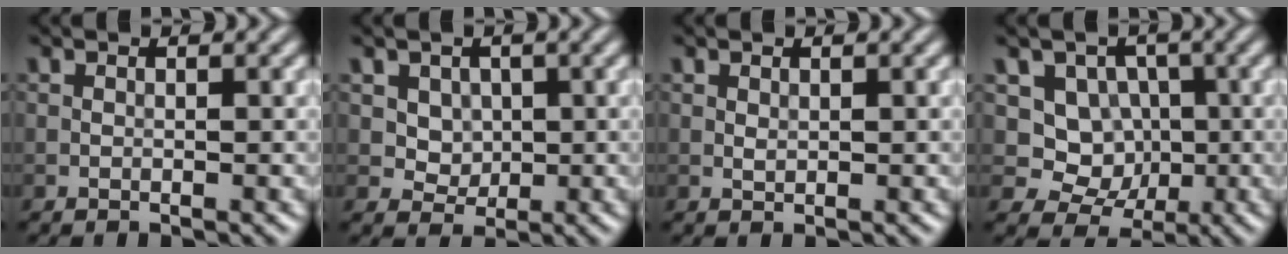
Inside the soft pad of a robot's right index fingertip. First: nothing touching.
{"total": 3.1, "force": [1.1, 2.5, 1.5], "torque": [-0.032, -0.005, 0.034]}
{"total": 0.6, "force": [0.3, 0.4, 0.3], "torque": [-0.009, -0.001, 0.008]}
{"total": 5.5, "force": [0.8, 4.9, 2.3], "torque": [-0.025, -0.003, 0.004]}